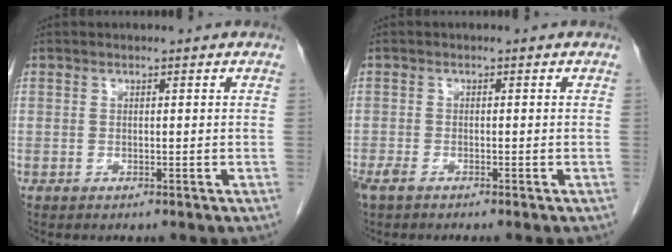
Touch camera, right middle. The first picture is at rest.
{"total": 2.9, "force": [-2.2, 0.8, 1.8], "torque": [-0.037, -0.008, -0.039]}